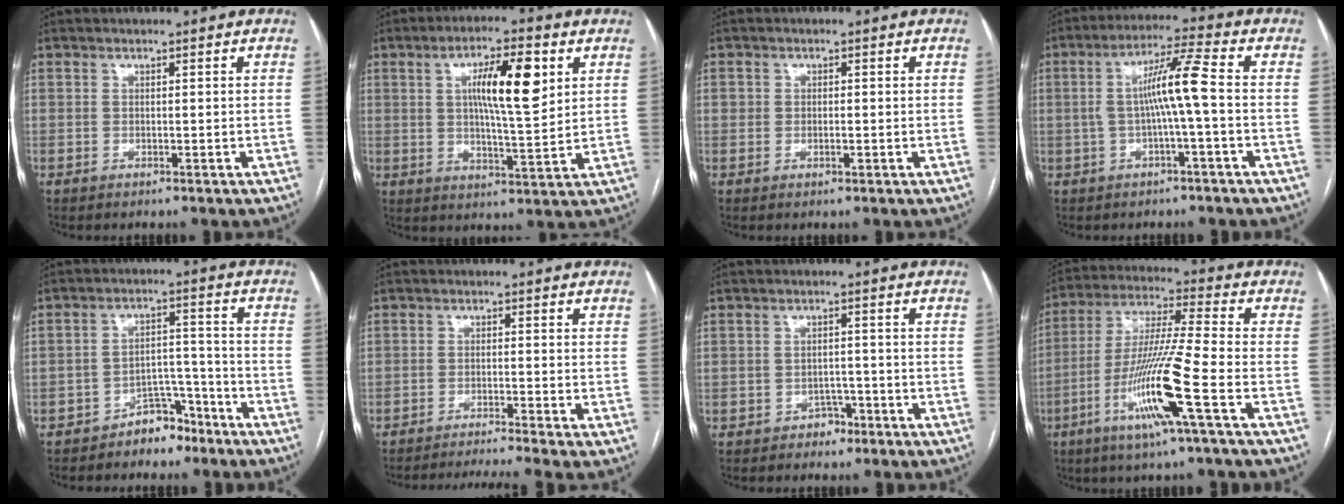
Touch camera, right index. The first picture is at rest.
{"total": 11.0, "force": [3.5, 2.0, 10.3], "torque": [-0.173, 0.005, 0.056]}
{"total": 1.5, "force": [-0.2, 1.1, 1.0], "torque": [-0.017, 0.003, -0.001]}
{"total": 7.7, "force": [-0.5, -0.4, 7.7], "torque": [-0.141, 0.023, -0.008]}
{"total": 5.8, "force": [-4.5, 3.2, 1.7], "torque": [-0.018, 0.023, -0.071]}
{"total": 5.4, "force": [-4.6, -1.5, 2.4], "torque": [-0.029, -0.007, -0.070]}
{"total": 2.5, "force": [-1.6, 1.9, 0.4], "torque": [-0.001, 0.009, -0.024]}
{"total": 14.3, "force": [-5.7, -1.0, 13.1], "torque": [-0.263, -0.016, -0.112]}